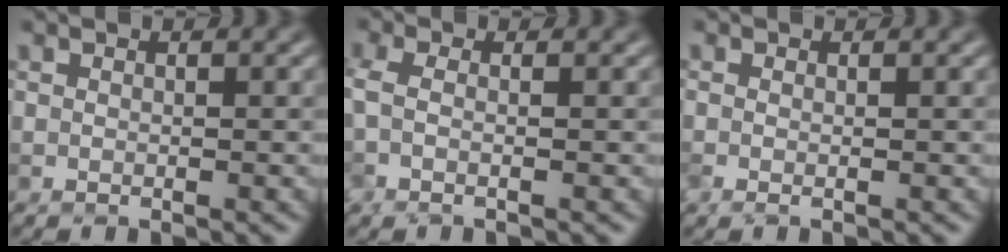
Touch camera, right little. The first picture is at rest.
{"total": 1.9, "force": [0.2, 0.5, 1.8], "torque": [-0.051, -0.007, -0.006]}
{"total": 0.8, "force": [-0.1, 0.2, 0.8], "torque": [-0.021, -0.008, -0.007]}